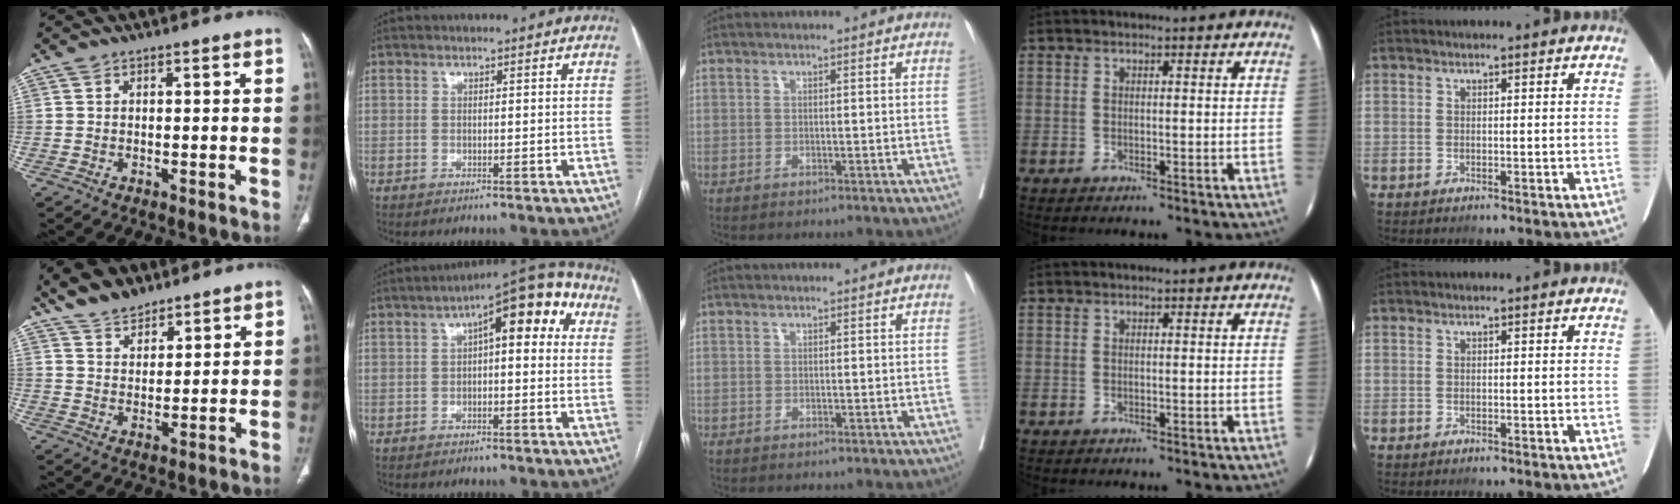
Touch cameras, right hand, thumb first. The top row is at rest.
{"thumb": {"total": 7.7, "force": [6.2, 3.7, 2.9], "torque": [-0.033, -0.027, 0.115]}, "index": {"total": 10.9, "force": [2.7, 3.5, 10.0], "torque": [-0.135, 0.050, 0.031]}}